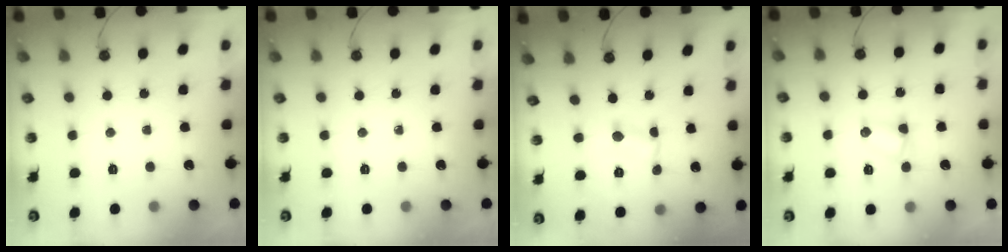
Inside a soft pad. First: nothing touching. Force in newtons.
{"total": 0.0}
{"total": 0.8, "press": 0.8, "slide": 0.1}
{"total": 3.5, "press": 3.4, "slide": 0.5}